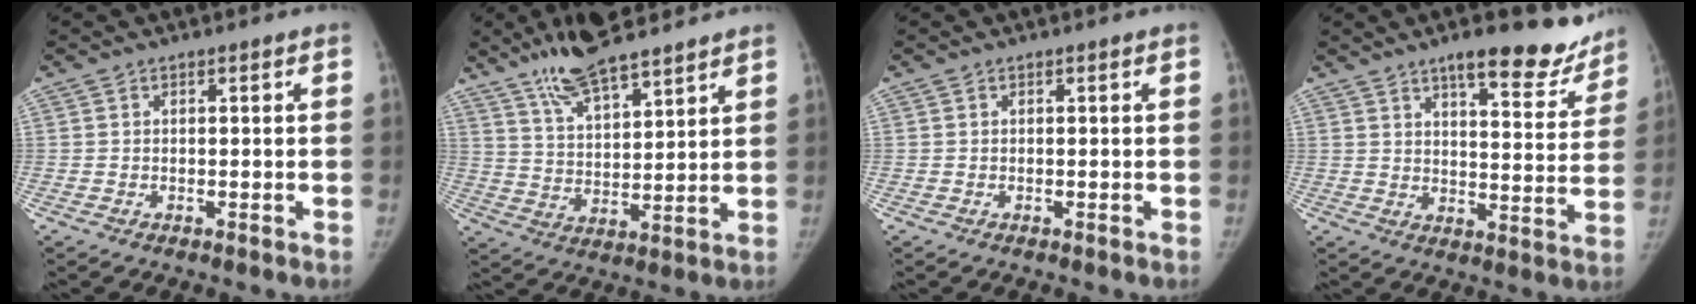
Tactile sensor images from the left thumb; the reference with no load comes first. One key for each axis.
{"total": 13.4, "fx": 10.5, "fy": 3.5, "fz": 7.6, "tx": -0.118, "ty": -0.046, "tz": 0.190}
{"total": 0.0}
{"total": 15.5, "fx": 12.1, "fy": 4.8, "fz": 8.5, "tx": -0.062, "ty": -0.075, "tz": 0.157}